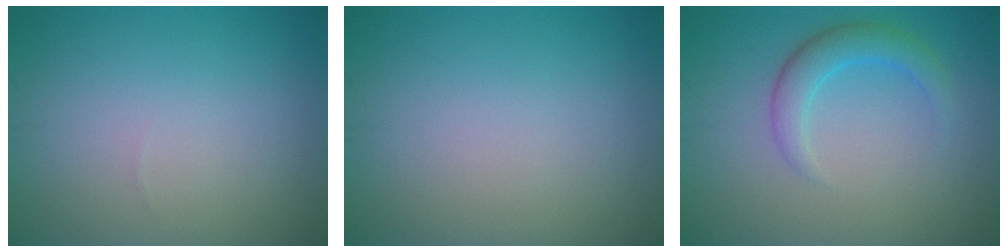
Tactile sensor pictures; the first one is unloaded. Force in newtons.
{"total": 0.0}
{"total": 3.0, "press": 3.0, "slide": 0.1}